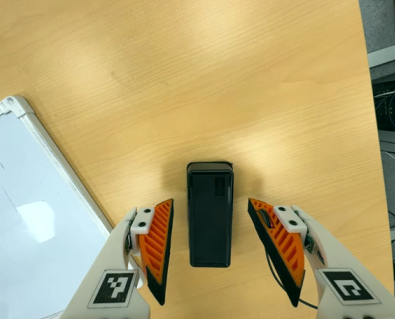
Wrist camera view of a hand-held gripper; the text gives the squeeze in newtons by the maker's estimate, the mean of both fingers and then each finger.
{"total": 0.0}